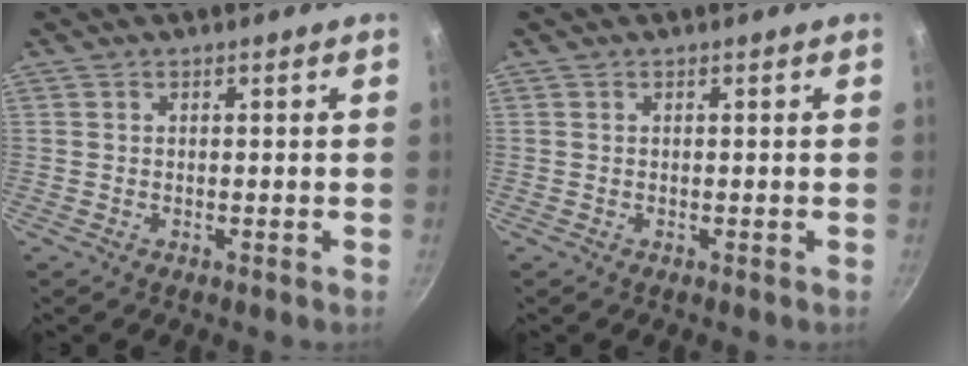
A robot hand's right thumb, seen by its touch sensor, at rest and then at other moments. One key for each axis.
{"total": 0.0}